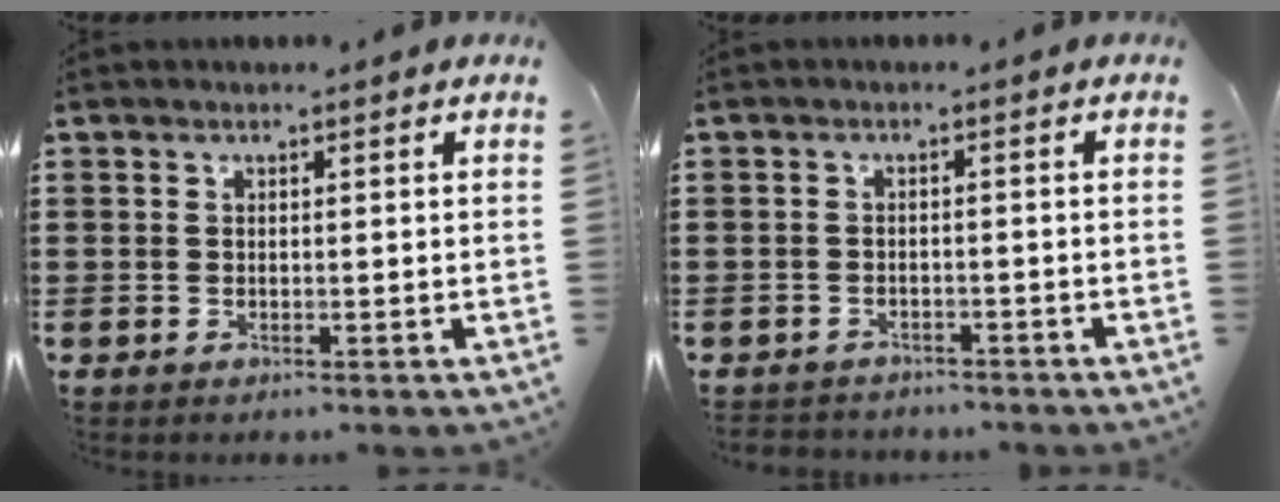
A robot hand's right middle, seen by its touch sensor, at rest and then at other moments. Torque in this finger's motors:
{"motor_torque": [2.14, 0.00, 0.03, 0.02]}